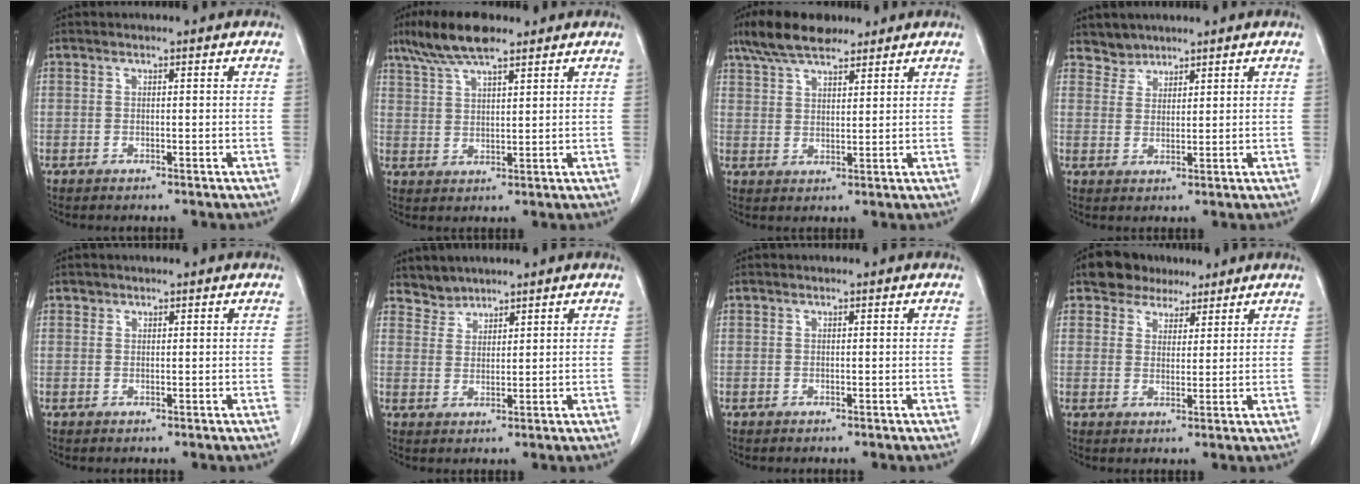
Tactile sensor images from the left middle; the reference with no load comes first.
{"total": 8.6, "force": [6.5, 1.8, 5.3], "torque": [-0.108, 0.014, 0.119]}
{"total": 9.0, "force": [7.1, 2.9, 4.7], "torque": [-0.091, 0.020, 0.128]}
{"total": 2.7, "force": [2.4, 1.1, -0.5], "torque": [0.015, 0.004, 0.042]}
{"total": 0.6, "force": [0.4, 0.4, 0.0], "torque": [0.004, 0.000, 0.006]}
{"total": 2.6, "force": [2.5, 0.8, -0.6], "torque": [0.016, 0.006, 0.049]}
{"total": 0.0}
{"total": 5.8, "force": [4.6, 3.4, 1.2], "torque": [-0.020, 0.017, 0.082]}